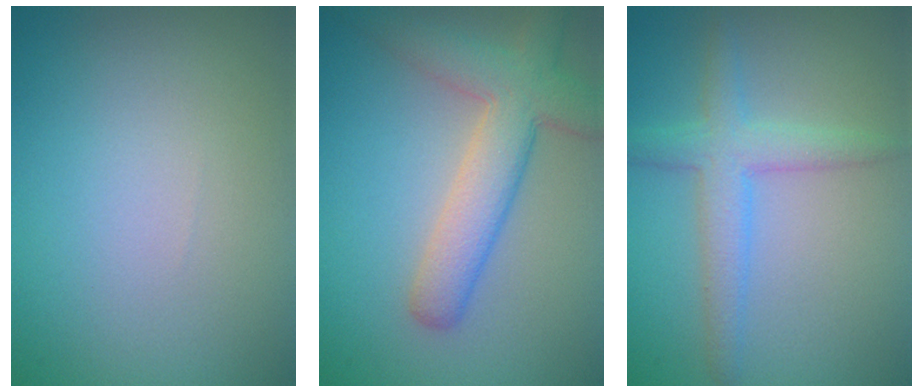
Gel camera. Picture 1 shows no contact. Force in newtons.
{"total": 5.6, "press": 5.6, "slide": 0.2}
{"total": 3.3, "press": 3.3, "slide": 0.1}